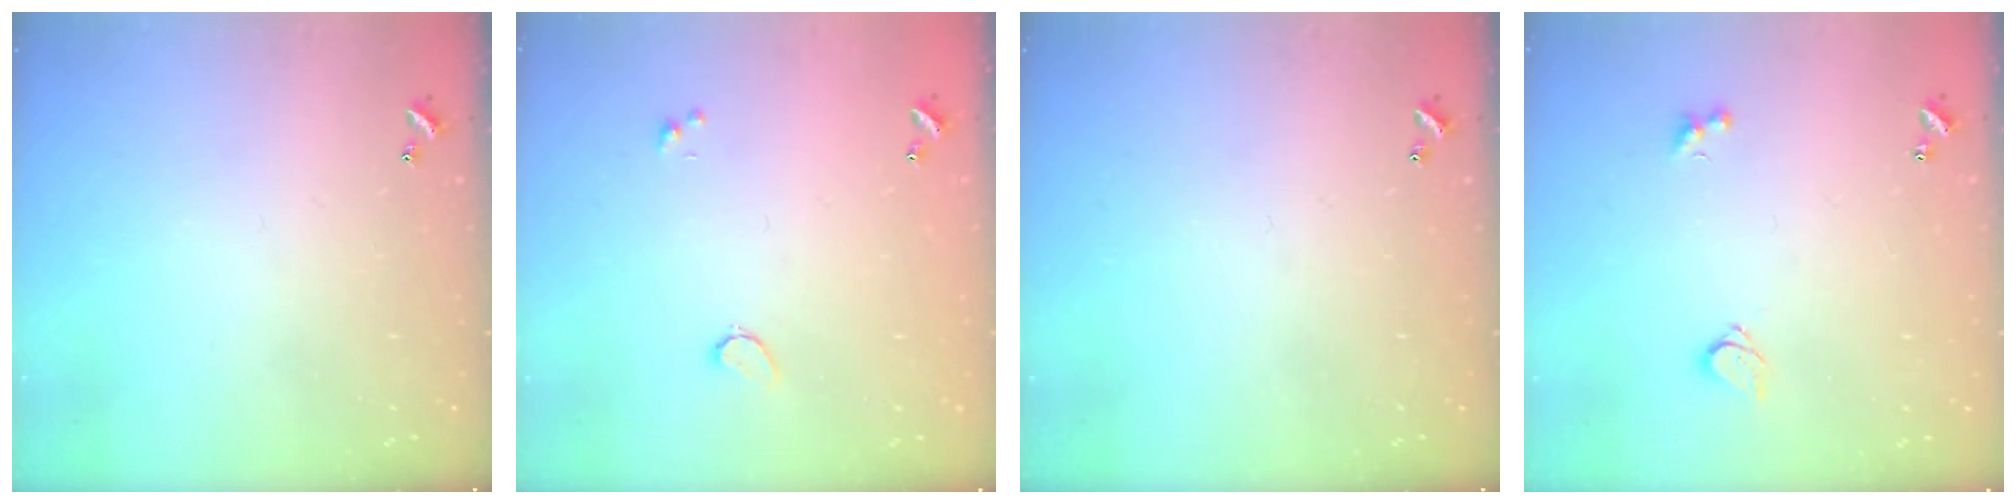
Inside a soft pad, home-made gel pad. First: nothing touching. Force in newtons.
{"total": 0.6, "press": 0.0, "slide": 0.6}
{"total": 0.0}
{"total": 2.8, "press": 2.5, "slide": 1.3}